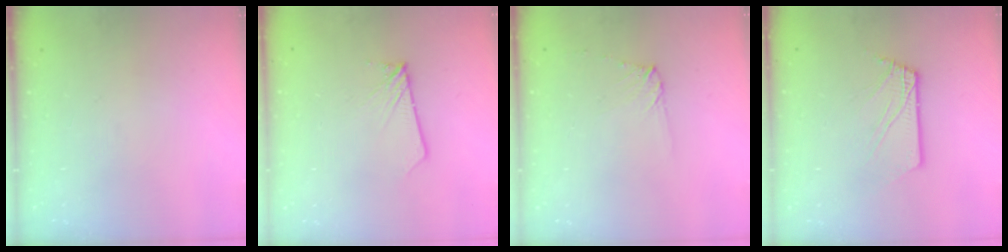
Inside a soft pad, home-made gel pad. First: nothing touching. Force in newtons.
{"total": 1.9, "press": 1.9, "slide": 0.1}
{"total": 5.1, "press": 5.1, "slide": 0.8}
{"total": 2.5, "press": 2.5, "slide": 0.3}